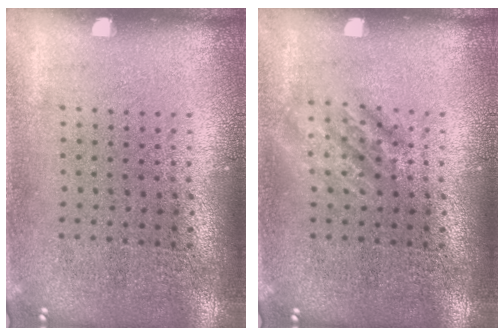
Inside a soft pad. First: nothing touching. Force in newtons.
{"total": 1.8, "press": 1.8, "slide": 0.3}